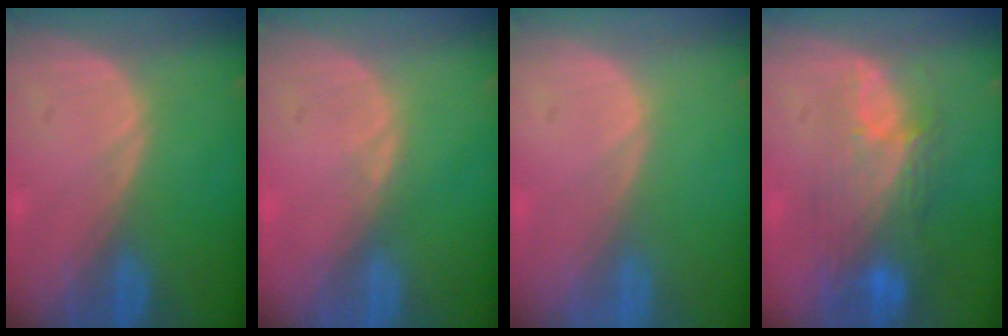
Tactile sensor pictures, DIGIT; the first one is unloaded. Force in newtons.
{"total": 0.5, "press": 0.5, "slide": 0.1}
{"total": 0.0}
{"total": 9.8, "press": 8.3, "slide": 5.1}